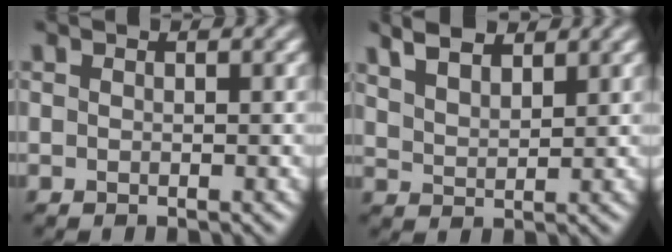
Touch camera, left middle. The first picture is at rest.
{"total": 4.4, "force": [3.7, 1.4, 1.8], "torque": [-0.034, 0.018, 0.058]}